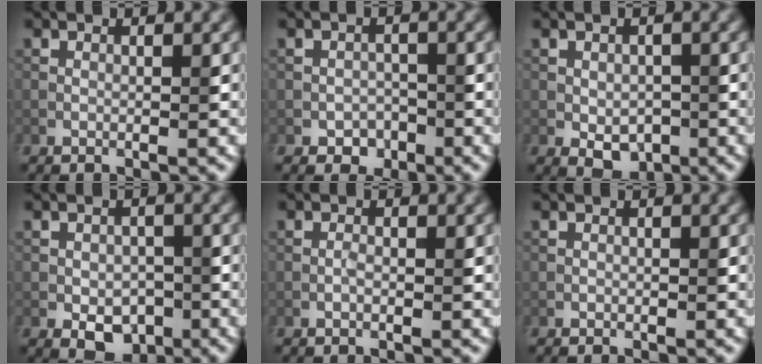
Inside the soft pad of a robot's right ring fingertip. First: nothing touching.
{"total": 1.5, "force": [-1.1, 1.0, -0.1], "torque": [0.004, -0.001, -0.014]}
{"total": 2.9, "force": [-1.0, 2.0, 1.8], "torque": [-0.039, -0.009, -0.007]}
{"total": 3.1, "force": [-1.4, 2.2, 1.7], "torque": [-0.030, -0.007, -0.018]}
{"total": 0.8, "force": [-0.6, 0.1, 0.5], "torque": [-0.016, 0.002, -0.010]}
{"total": 0.0}